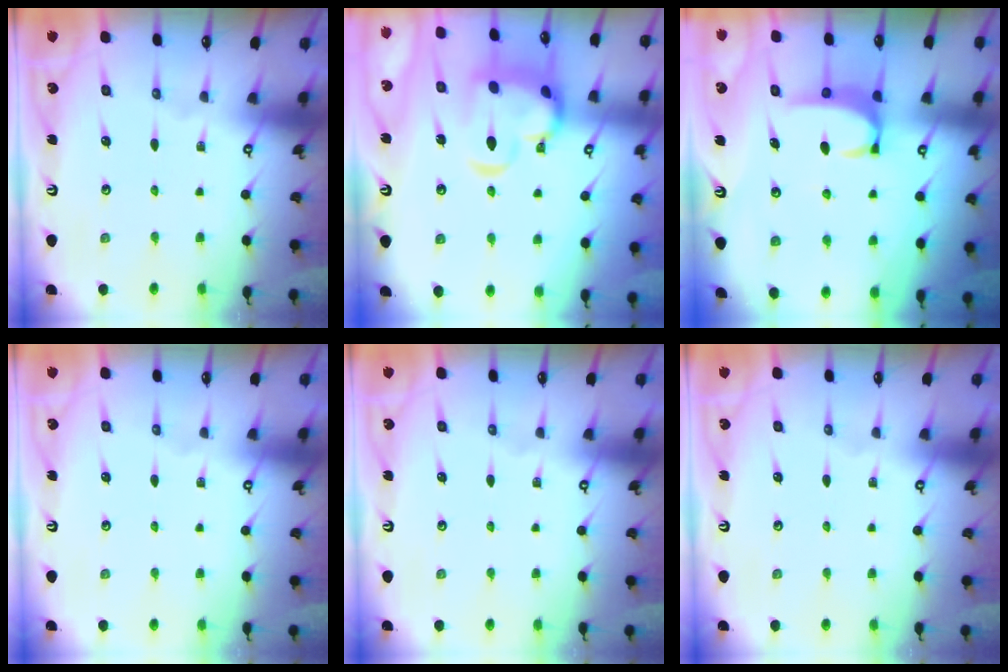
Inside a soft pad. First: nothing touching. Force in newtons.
{"total": 9.2, "press": 9.0, "slide": 1.9}
{"total": 2.8, "press": 2.8, "slide": 0.5}
{"total": 0.0}
{"total": 0.0}
{"total": 0.0}